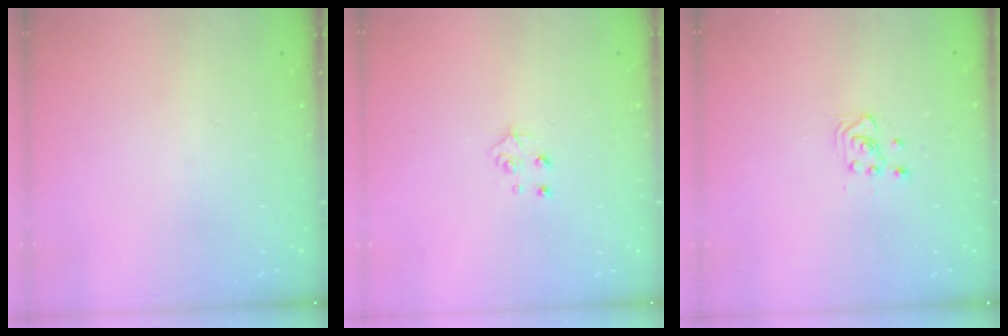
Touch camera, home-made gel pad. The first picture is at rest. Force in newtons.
{"total": 4.8, "press": 4.8, "slide": 0.4}
{"total": 3.6, "press": 3.5, "slide": 0.8}